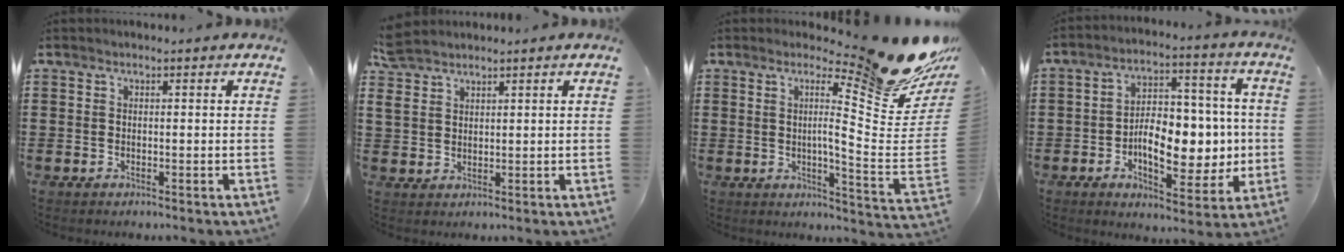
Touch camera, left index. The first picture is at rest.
{"total": 3.6, "force": [2.9, 1.9, 1.0], "torque": [-0.031, 0.005, 0.056]}
{"total": 13.1, "force": [9.1, 1.4, 9.3], "torque": [-0.142, -0.089, 0.139]}
{"total": 10.1, "force": [-1.6, 5.8, 8.2], "torque": [-0.123, 0.005, -0.031]}